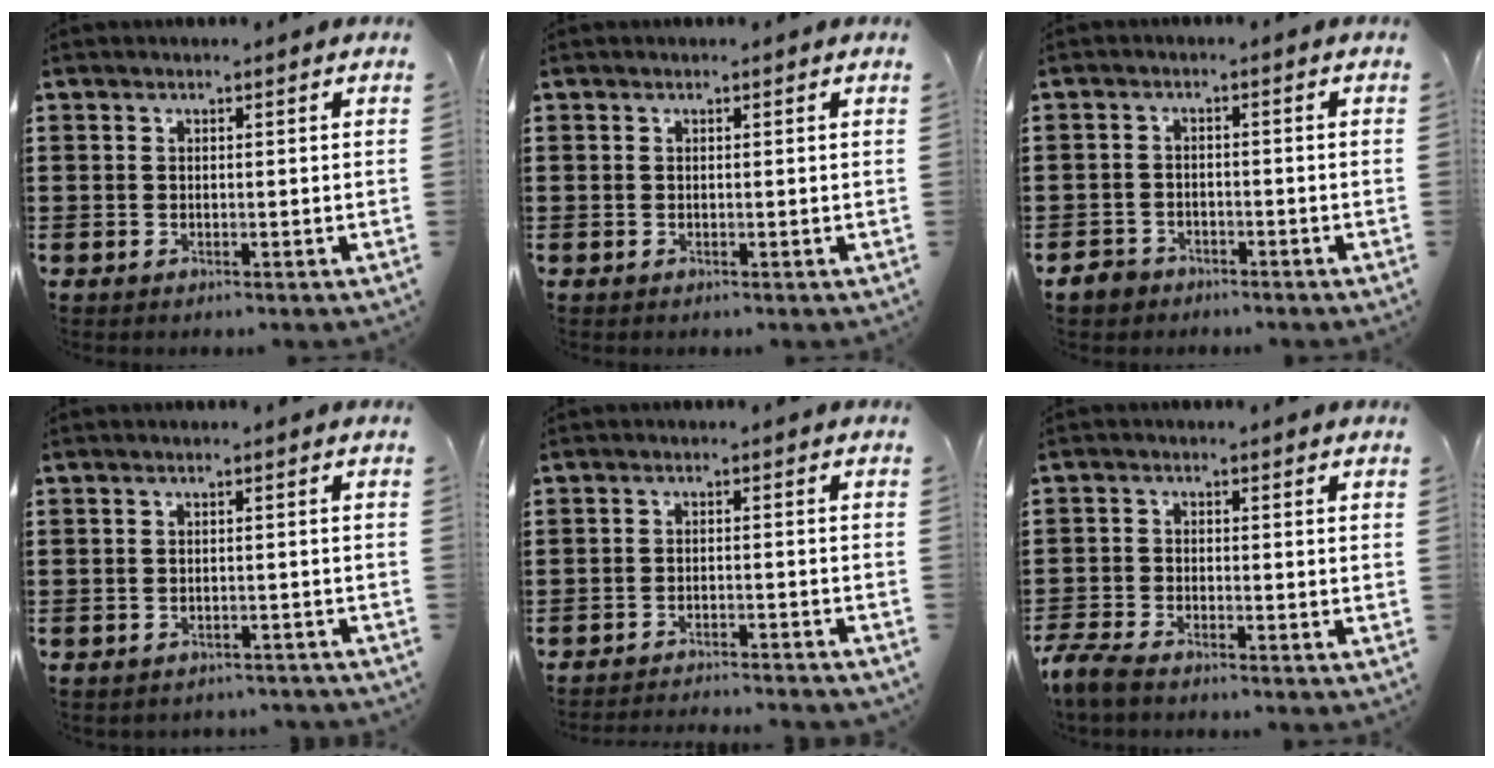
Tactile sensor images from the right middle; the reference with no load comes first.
{"total": 0.0}
{"total": 2.4, "force": [-2.1, 1.1, 0.2], "torque": [-0.009, 0.003, -0.046]}
{"total": 1.6, "force": [-1.5, 0.2, 0.0], "torque": [-0.006, 0.002, -0.033]}
{"total": 2.7, "force": [-2.7, -0.3, 0.2], "torque": [-0.006, 0.002, -0.058]}
{"total": 3.5, "force": [-3.2, 0.6, 1.3], "torque": [-0.049, -0.007, -0.072]}